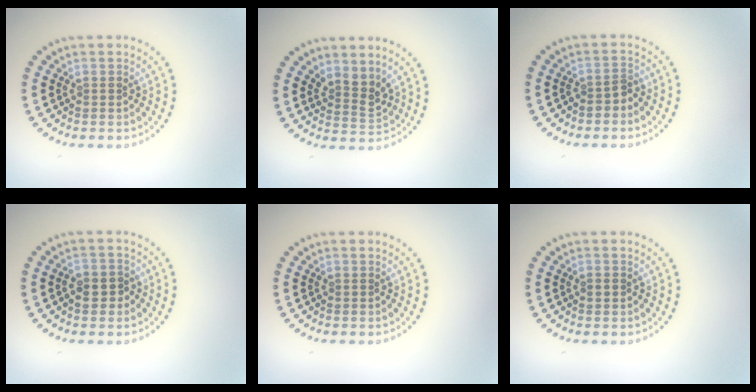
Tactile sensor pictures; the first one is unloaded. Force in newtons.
{"total": 2.4, "press": 1.8, "slide": 1.6}
{"total": 1.3, "press": 1.1, "slide": 0.7}
{"total": 2.3, "press": 2.2, "slide": 0.8}
{"total": 0.0}
{"total": 1.0, "press": 1.0, "slide": 0.0}